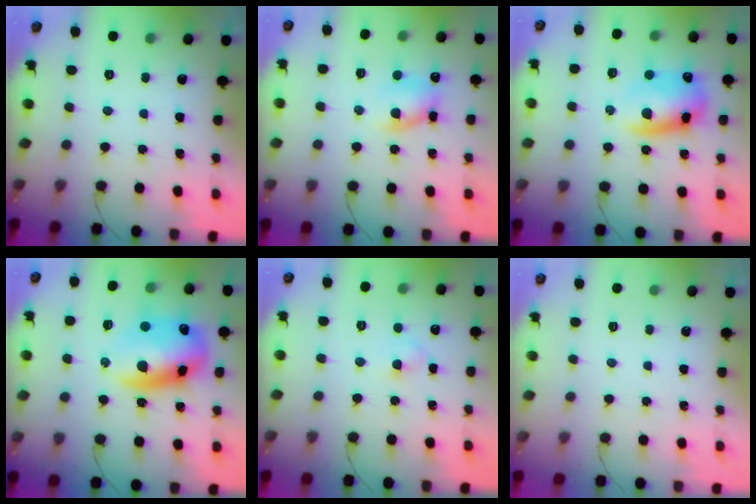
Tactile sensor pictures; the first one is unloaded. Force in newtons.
{"total": 8.4, "press": 8.3, "slide": 1.2}
{"total": 10.9, "press": 10.7, "slide": 2.3}
{"total": 15.5, "press": 15.1, "slide": 3.5}
{"total": 2.5, "press": 2.3, "slide": 1.0}
{"total": 0.0}